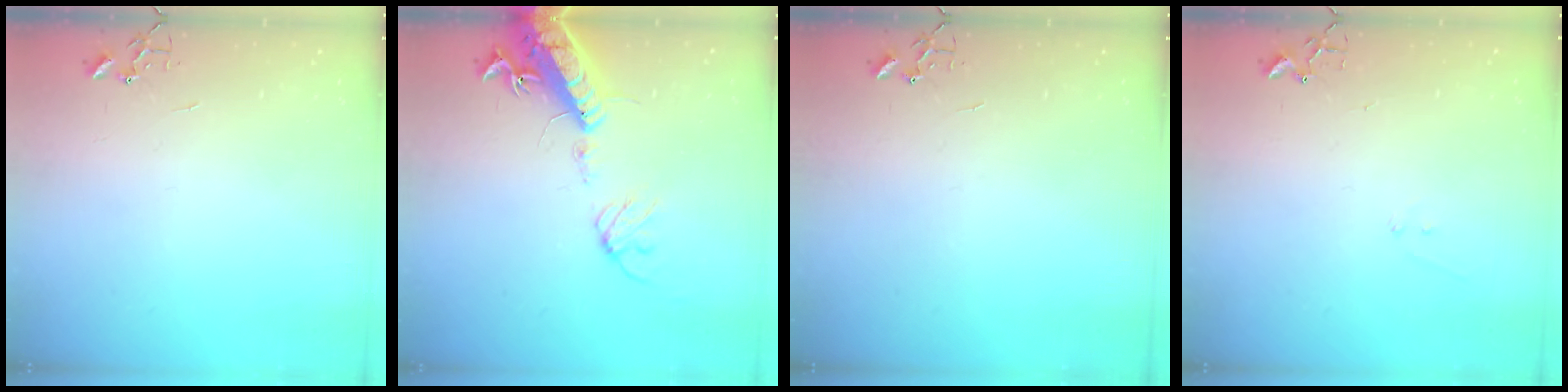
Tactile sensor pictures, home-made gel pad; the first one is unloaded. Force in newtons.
{"total": 17.2, "press": 16.7, "slide": 3.9}
{"total": 0.0}
{"total": 6.1, "press": 6.1, "slide": 0.5}